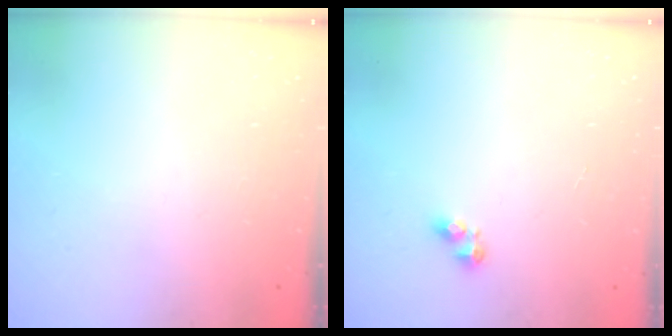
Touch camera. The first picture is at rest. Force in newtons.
{"total": 3.5, "press": 3.5, "slide": 0.4}